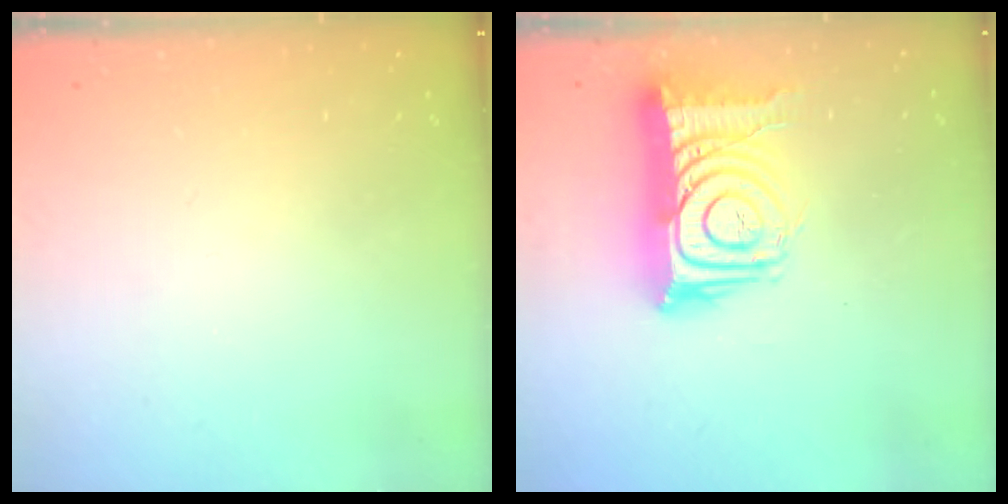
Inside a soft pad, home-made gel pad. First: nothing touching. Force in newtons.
{"total": 17.8, "press": 17.8, "slide": 1.3}